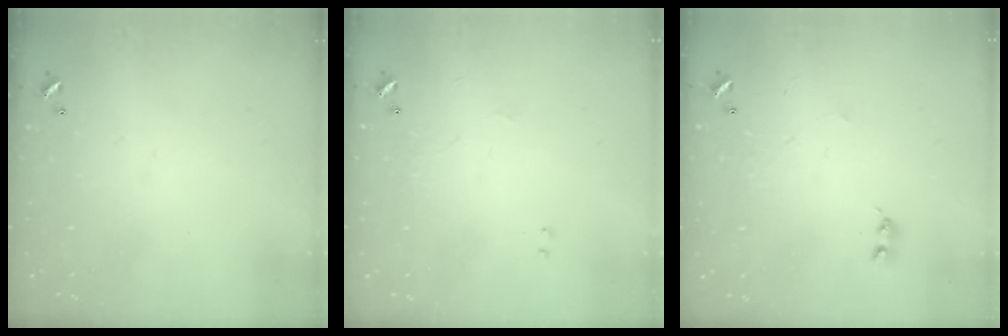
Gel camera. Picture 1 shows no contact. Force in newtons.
{"total": 1.8, "press": 1.8, "slide": 0.6}
{"total": 2.2, "press": 2.1, "slide": 0.5}